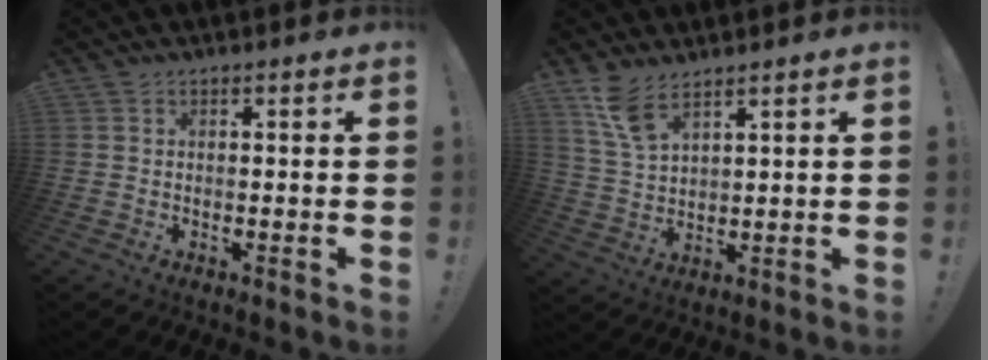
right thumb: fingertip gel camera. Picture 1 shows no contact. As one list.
[{"total": 7.9, "force": [5.9, 2.6, 4.6], "torque": [-0.079, -0.034, 0.110]}]